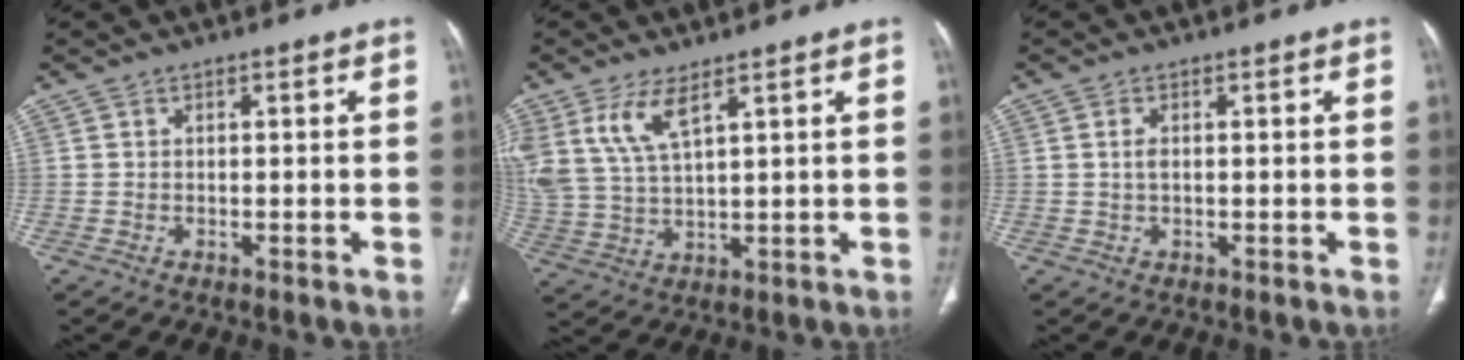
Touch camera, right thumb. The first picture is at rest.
{"total": 9.0, "force": [5.0, 3.2, 6.7], "torque": [-0.152, -0.016, 0.115]}
{"total": 1.6, "force": [0.2, 0.8, 1.3], "torque": [-0.030, 0.000, 0.006]}